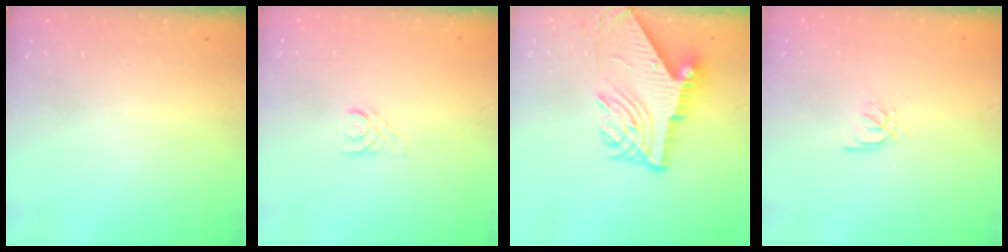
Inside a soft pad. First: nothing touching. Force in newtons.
{"total": 1.7, "press": 1.7, "slide": 0.2}
{"total": 10.9, "press": 10.8, "slide": 1.2}
{"total": 2.4, "press": 2.4, "slide": 0.5}